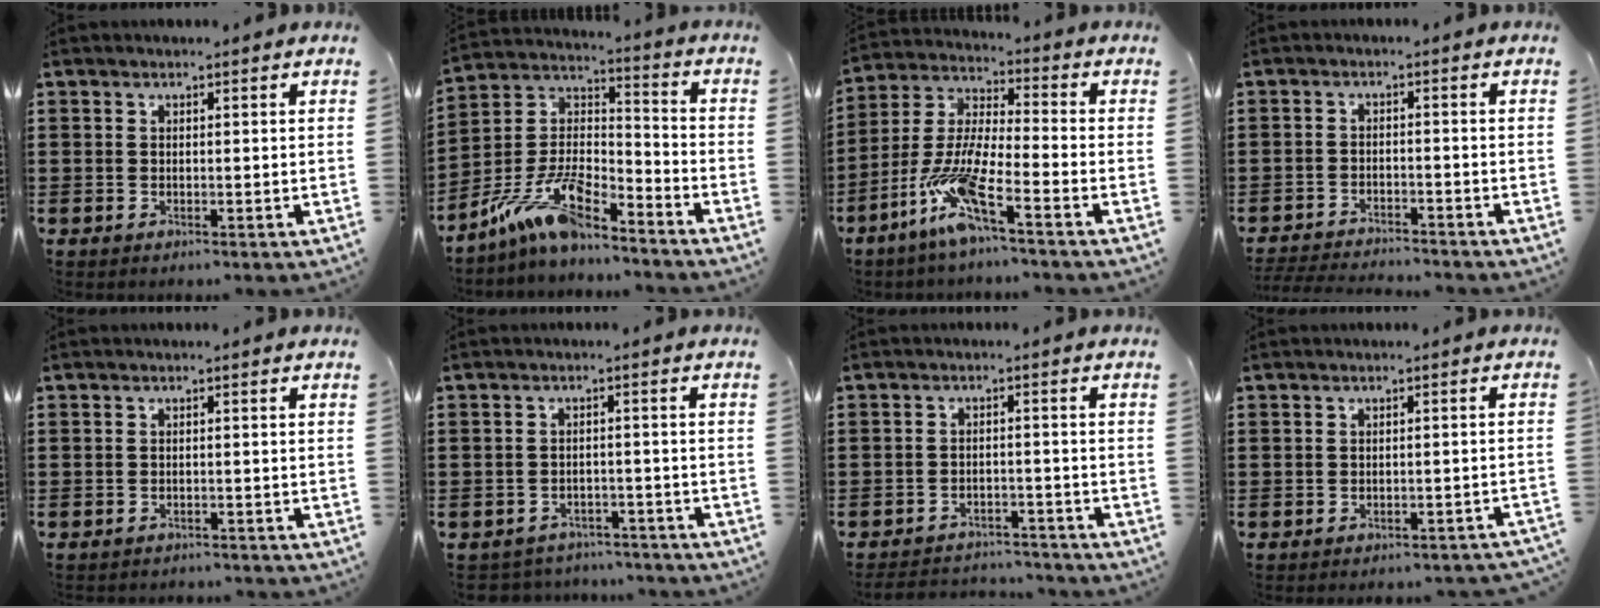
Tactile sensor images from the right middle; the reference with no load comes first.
{"total": 11.8, "force": [-9.0, 2.9, 7.0], "torque": [-0.162, 0.010, -0.184]}
{"total": 10.6, "force": [-7.0, 0.7, 7.9], "torque": [-0.188, -0.022, -0.143]}
{"total": 3.2, "force": [-3.2, 0.1, 0.3], "torque": [-0.017, -0.004, -0.070]}
{"total": 1.1, "force": [-1.1, 0.0, 0.1], "torque": [-0.006, -0.001, -0.022]}
{"total": 3.0, "force": [-2.9, 0.5, -0.2], "torque": [-0.005, 0.000, -0.065]}
{"total": 3.3, "force": [-3.3, 0.3, 0.1], "torque": [-0.009, 0.000, -0.070]}
{"total": 1.4, "force": [-1.4, 0.0, 0.2], "torque": [-0.007, 0.002, -0.029]}